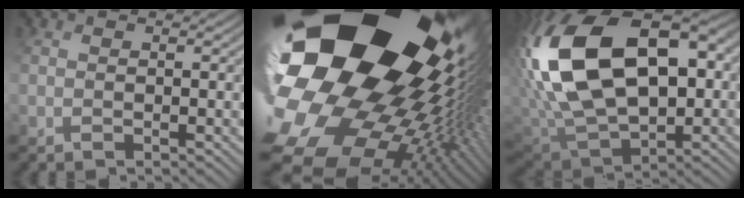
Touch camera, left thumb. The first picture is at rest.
{"total": 22.7, "force": [4.0, 17.1, 14.5], "torque": [-0.298, -0.036, 0.053]}
{"total": 20.7, "force": [4.4, 12.6, 15.9], "torque": [-0.371, 0.000, 0.092]}